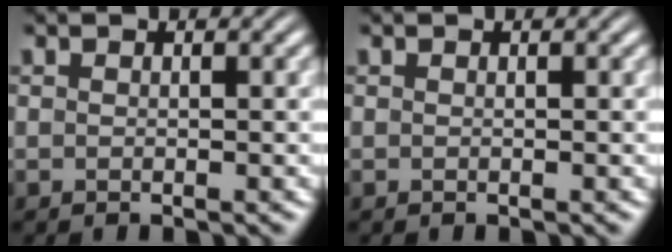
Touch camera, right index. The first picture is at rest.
{"total": 0.0}